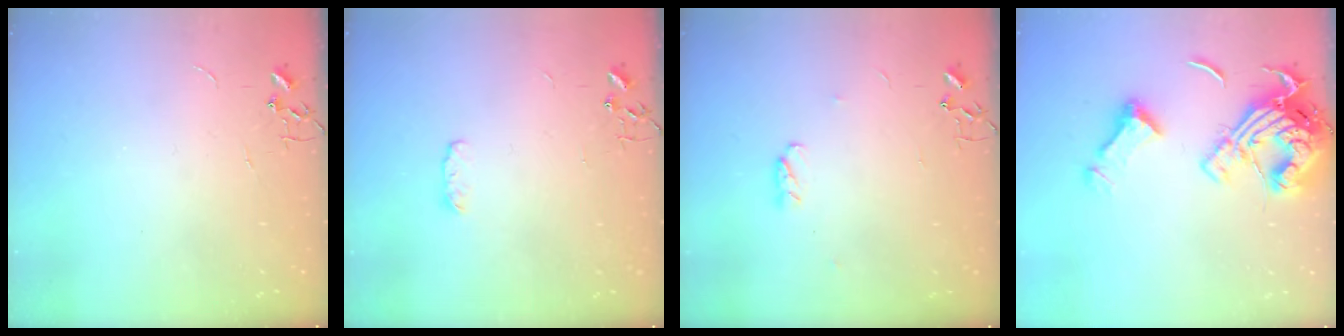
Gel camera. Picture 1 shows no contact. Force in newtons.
{"total": 4.2, "press": 4.1, "slide": 0.6}
{"total": 3.7, "press": 3.6, "slide": 0.9}
{"total": 18.2, "press": 18.1, "slide": 2.1}